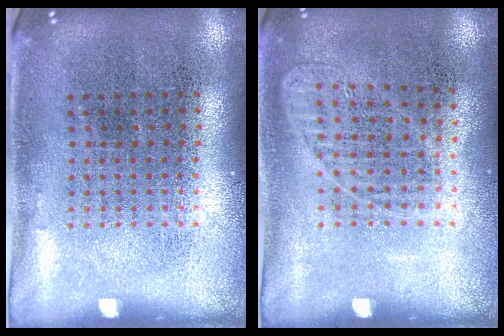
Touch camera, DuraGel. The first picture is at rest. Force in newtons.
{"total": 0.9, "press": 0.9, "slide": 0.2}